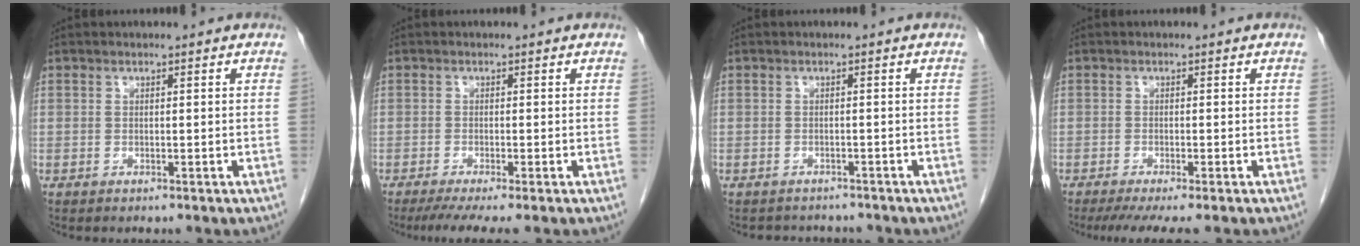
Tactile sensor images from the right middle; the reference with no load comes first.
{"total": 5.4, "force": [-4.1, 0.0, 3.6], "torque": [-0.054, -0.017, -0.067]}
{"total": 4.0, "force": [-3.7, 1.5, 0.4], "torque": [-0.007, 0.001, -0.047]}
{"total": 5.7, "force": [-4.5, 0.2, 3.6], "torque": [-0.050, -0.016, -0.071]}